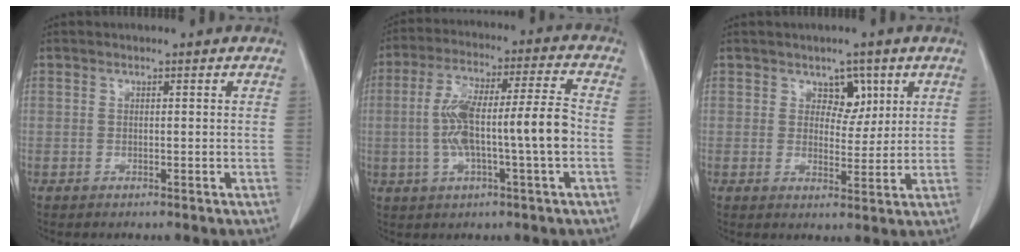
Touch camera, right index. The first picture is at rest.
{"total": 12.2, "force": [-1.3, 0.8, 12.1], "torque": [-0.227, 0.023, -0.021]}
{"total": 4.0, "force": [2.0, 2.7, 2.1], "torque": [-0.020, 0.001, 0.032]}